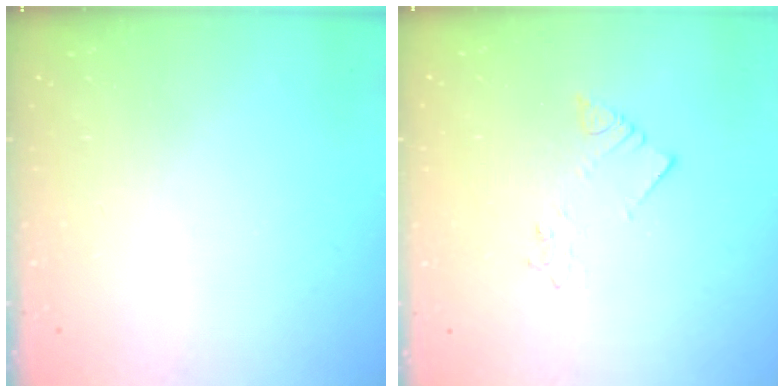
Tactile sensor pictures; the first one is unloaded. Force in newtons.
{"total": 2.1, "press": 2.1, "slide": 0.4}